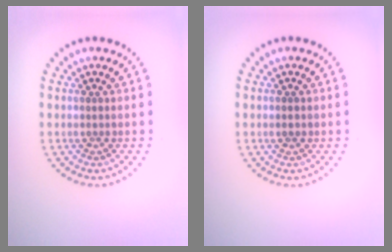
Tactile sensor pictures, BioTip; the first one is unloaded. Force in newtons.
{"total": 1.0, "press": 1.0, "slide": 0.1}